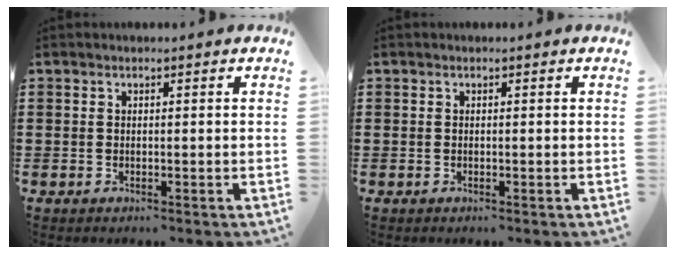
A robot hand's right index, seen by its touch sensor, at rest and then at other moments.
{"total": 0.0}